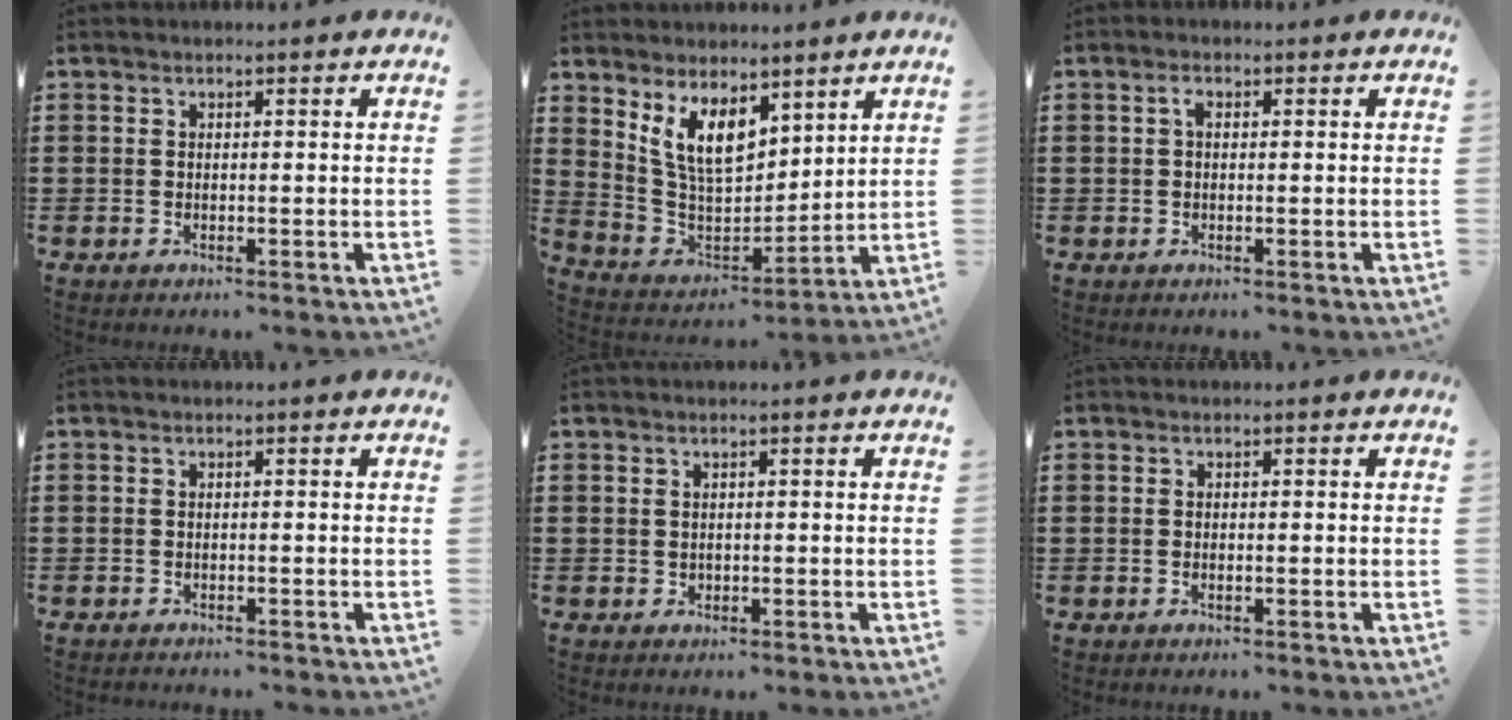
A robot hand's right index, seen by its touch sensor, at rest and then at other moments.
{"total": 8.6, "force": [5.3, 4.3, 5.2], "torque": [-0.123, -0.014, 0.102]}
{"total": 1.5, "force": [0.2, 0.7, 1.3], "torque": [-0.027, 0.005, 0.001]}
{"total": 0.6, "force": [-0.6, 0.1, 0.1], "torque": [-0.003, -0.001, -0.013]}
{"total": 0.5, "force": [0.1, 0.5, 0.1], "torque": [-0.003, 0.004, 0.001]}
{"total": 0.0}